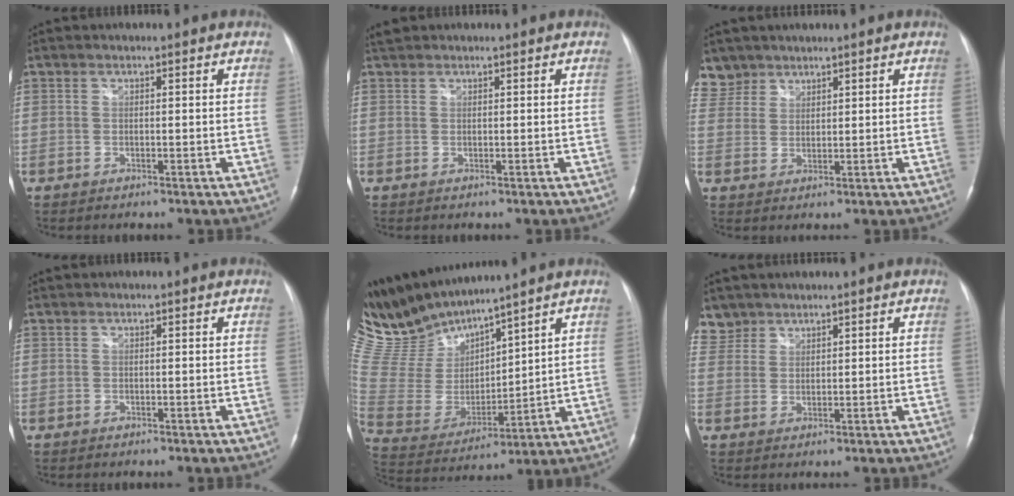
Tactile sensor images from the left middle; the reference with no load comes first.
{"total": 1.3, "force": [1.2, 0.5, 0.2], "torque": [-0.013, 0.020, 0.024]}
{"total": 4.2, "force": [3.5, 2.3, -0.6], "torque": [0.020, 0.008, 0.071]}
{"total": 0.0}
{"total": 14.6, "force": [13.8, 1.8, 4.4], "torque": [-0.115, 0.006, 0.292]}
{"total": 3.6, "force": [3.0, 1.9, -0.5], "torque": [0.018, 0.009, 0.059]}